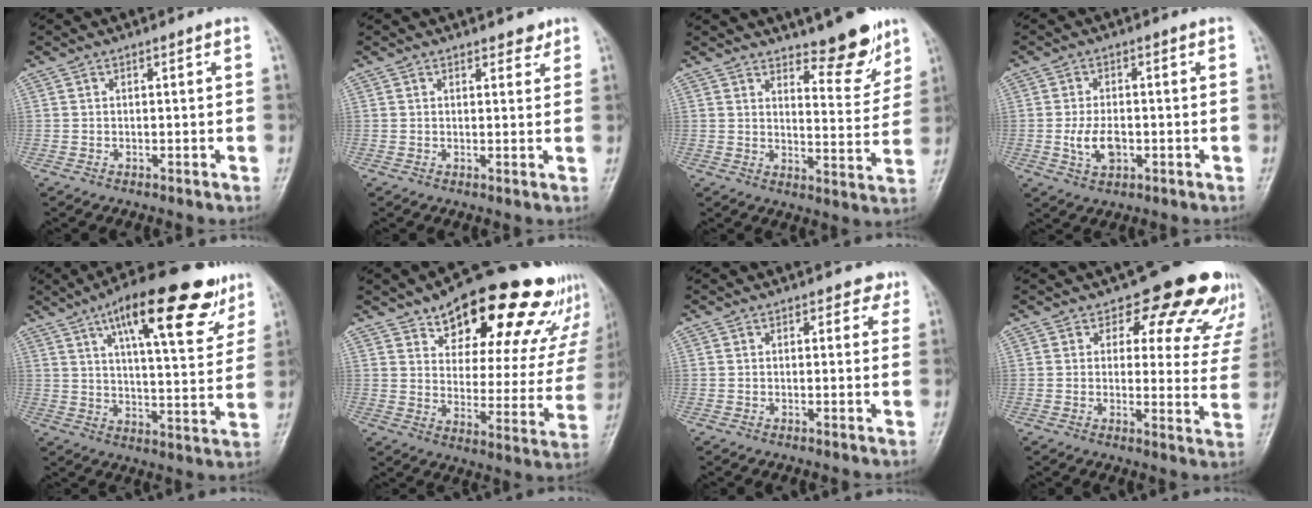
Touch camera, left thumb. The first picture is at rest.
{"total": 2.1, "force": [1.6, 1.1, 0.8], "torque": [0.006, -0.009, 0.017]}
{"total": 9.5, "force": [7.2, 3.0, 5.5], "torque": [-0.047, -0.059, 0.112]}
{"total": 5.4, "force": [-1.1, 3.2, 4.2], "torque": [-0.077, 0.001, -0.019]}
{"total": 20.5, "force": [11.7, 6.5, 15.6], "torque": [-0.200, -0.030, 0.175]}
{"total": 26.5, "force": [18.4, 10.8, 15.7], "torque": [-0.177, -0.070, 0.247]}
{"total": 2.1, "force": [1.2, 1.5, 0.8], "torque": [0.016, -0.002, 0.007]}
{"total": 16.8, "force": [13.0, 7.9, 7.0], "torque": [-0.018, -0.073, 0.125]}